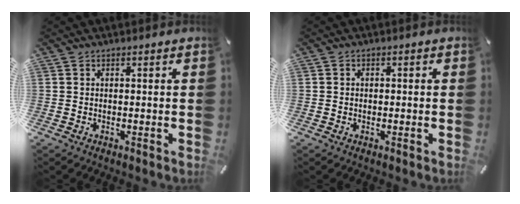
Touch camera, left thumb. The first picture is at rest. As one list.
[{"total": 0.9, "force": [-0.3, 0.8, 0.3], "torque": [-0.006, 0.004, -0.007]}]